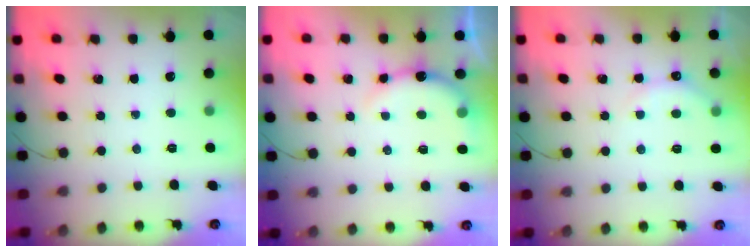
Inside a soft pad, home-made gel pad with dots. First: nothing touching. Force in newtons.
{"total": 6.0, "press": 6.0, "slide": 0.8}
{"total": 6.2, "press": 6.1, "slide": 1.1}